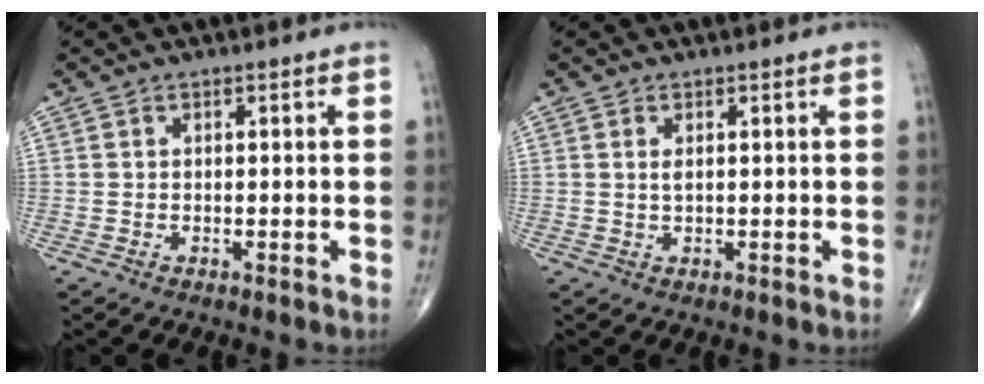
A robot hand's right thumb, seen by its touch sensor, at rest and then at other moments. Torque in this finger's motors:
{"motor_torque": [-0.23, -0.27, 0.08, 0.22, -0.04]}